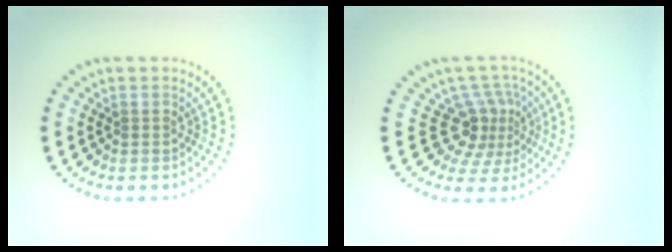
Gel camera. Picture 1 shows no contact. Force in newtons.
{"total": 3.9, "press": 2.7, "slide": 2.8}